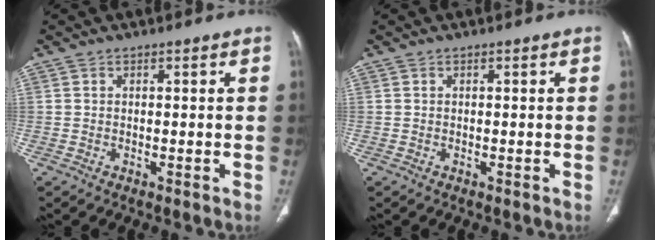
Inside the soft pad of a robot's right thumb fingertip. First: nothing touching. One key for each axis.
{"total": 0.0}